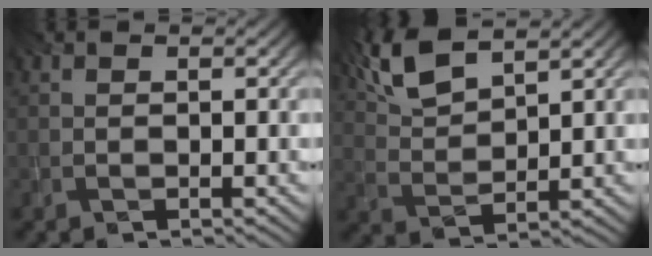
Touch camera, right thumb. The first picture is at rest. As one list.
[{"total": 7.7, "force": [5.3, 2.5, 5.0], "torque": [-0.123, 0.014, 0.110]}]